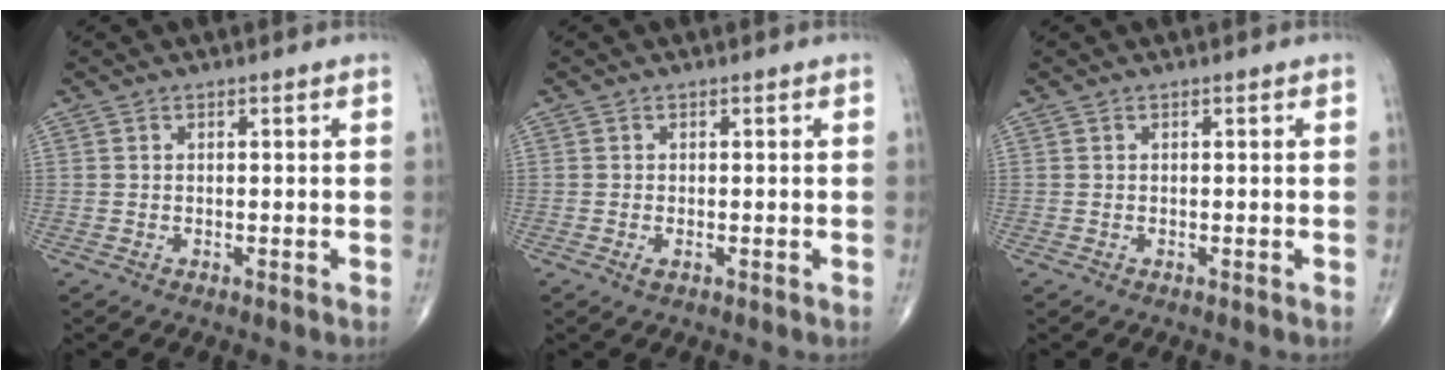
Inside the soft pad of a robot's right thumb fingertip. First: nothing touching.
{"total": 0.9, "force": [-0.3, 0.4, 0.8], "torque": [-0.019, -0.004, -0.007]}
{"total": 0.0}